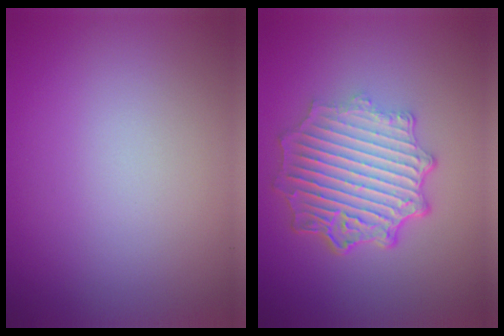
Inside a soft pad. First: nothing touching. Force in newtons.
{"total": 7.1, "press": 5.4, "slide": 4.7}